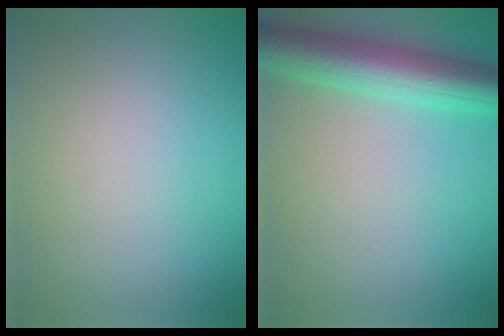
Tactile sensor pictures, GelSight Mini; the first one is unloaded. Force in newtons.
{"total": 6.3, "press": 6.3, "slide": 0.1}